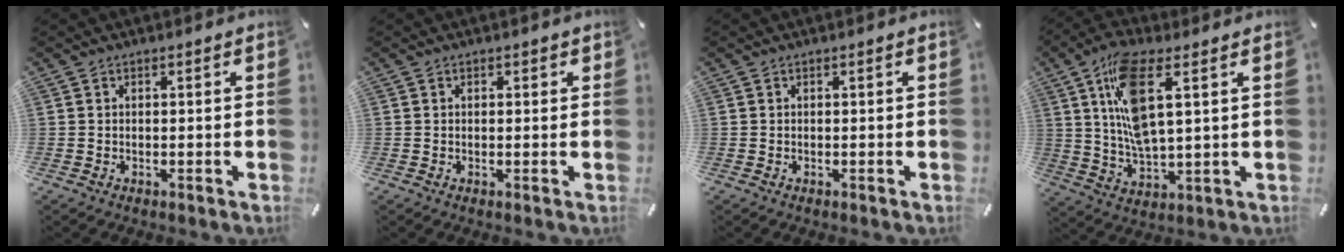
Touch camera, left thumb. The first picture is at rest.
{"total": 0.7, "force": [0.1, 0.6, 0.4], "torque": [0.000, 0.001, 0.000]}
{"total": 0.0}
{"total": 13.7, "force": [4.1, 5.2, 12.0], "torque": [-0.255, -0.011, 0.070]}